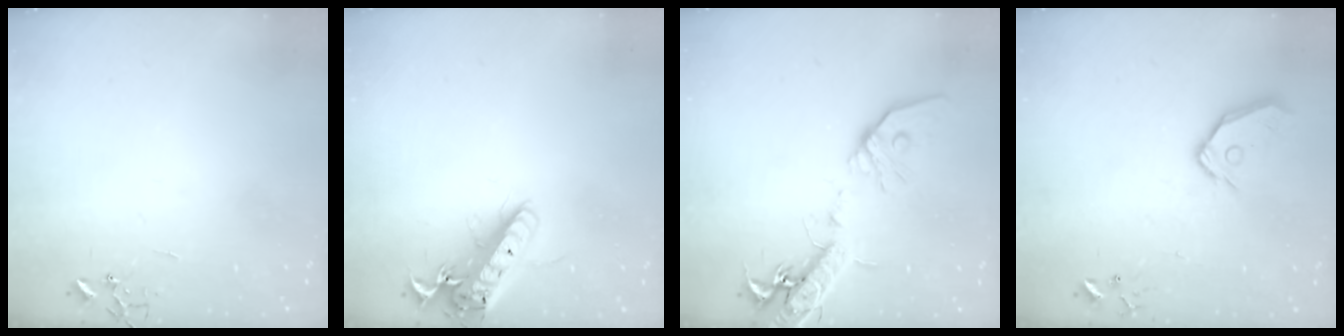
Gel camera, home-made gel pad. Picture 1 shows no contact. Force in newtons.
{"total": 18.2, "press": 18.0, "slide": 3.0}
{"total": 18.3, "press": 17.9, "slide": 3.7}
{"total": 11.5, "press": 11.4, "slide": 1.7}